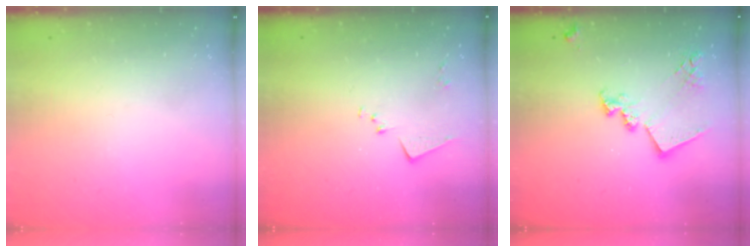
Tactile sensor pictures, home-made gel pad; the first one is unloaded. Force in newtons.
{"total": 6.8, "press": 6.8, "slide": 0.6}
{"total": 15.2, "press": 15.2, "slide": 0.8}